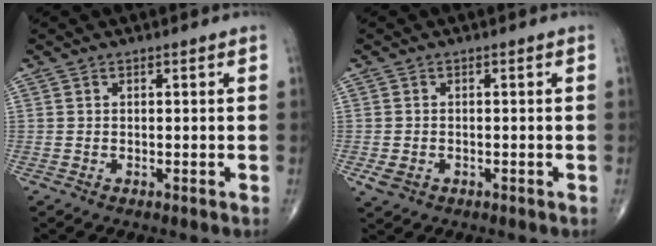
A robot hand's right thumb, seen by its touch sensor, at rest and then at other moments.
{"total": 2.4, "force": [-0.8, 1.8, 1.4], "torque": [-0.028, 0.001, -0.008]}